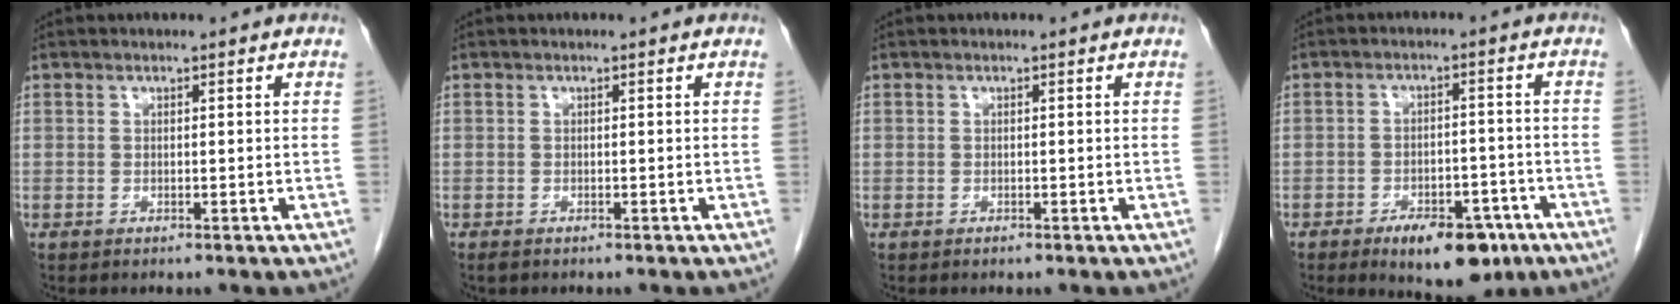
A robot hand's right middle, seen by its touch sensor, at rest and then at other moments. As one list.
[{"total": 0.5, "force": [-0.5, 0.2, 0.2], "torque": [-0.008, -0.001, -0.008]}, {"total": 0.0}, {"total": 9.7, "force": [-6.0, 4.3, 6.3], "torque": [-0.080, 0.000, -0.084]}]